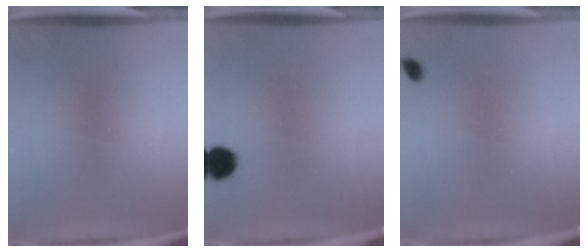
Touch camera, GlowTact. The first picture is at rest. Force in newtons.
{"total": 5.5}
{"total": 1.1}